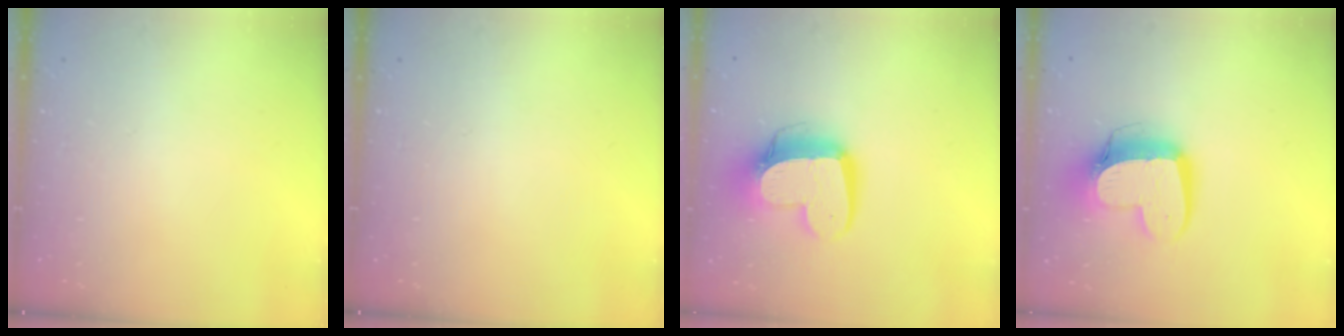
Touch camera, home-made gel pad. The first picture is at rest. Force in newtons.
{"total": 0.0}
{"total": 14.6, "press": 14.6, "slide": 1.4}
{"total": 14.4, "press": 14.3, "slide": 1.3}